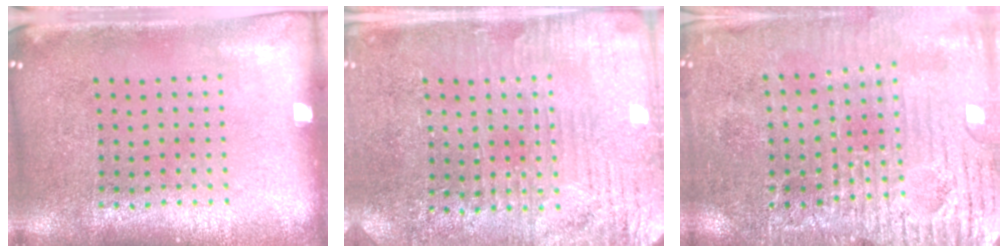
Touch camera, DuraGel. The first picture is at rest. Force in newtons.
{"total": 3.2, "press": 3.1, "slide": 0.7}
{"total": 3.5, "press": 3.4, "slide": 0.6}